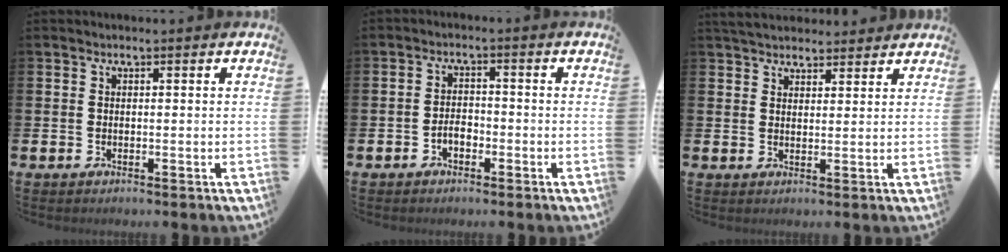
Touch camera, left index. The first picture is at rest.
{"total": 2.1, "force": [-1.1, 1.3, 1.2], "torque": [-0.020, 0.003, -0.025]}
{"total": 4.1, "force": [4.0, 1.0, 0.4], "torque": [-0.013, -0.016, 0.073]}